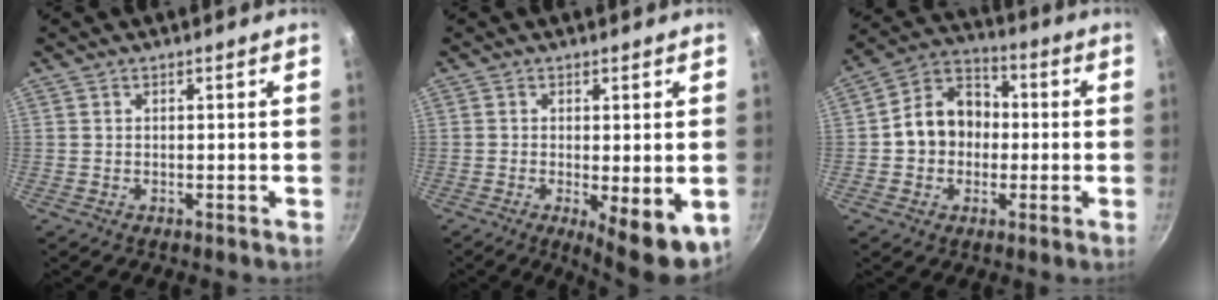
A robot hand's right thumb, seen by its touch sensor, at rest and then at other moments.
{"total": 9.1, "force": [-1.9, 2.9, 8.4], "torque": [-0.099, -0.009, -0.016]}
{"total": 11.9, "force": [-0.5, 9.8, 6.7], "torque": [-0.073, 0.032, -0.028]}